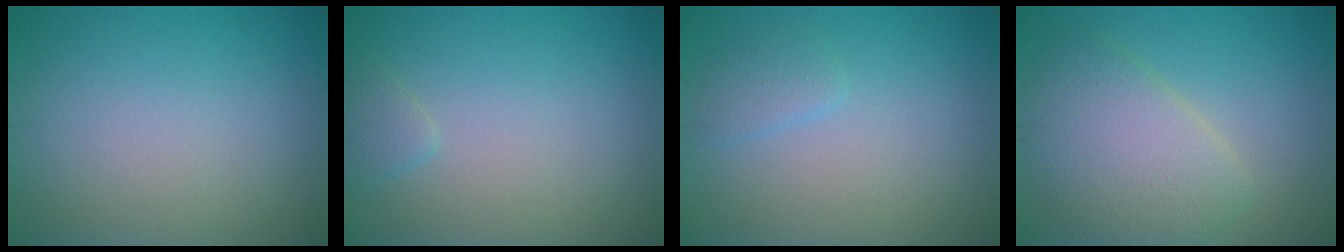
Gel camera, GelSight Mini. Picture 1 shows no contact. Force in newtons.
{"total": 1.1, "press": 1.1, "slide": 0.1}
{"total": 1.4, "press": 1.4, "slide": 0.2}
{"total": 5.8, "press": 5.8, "slide": 0.3}